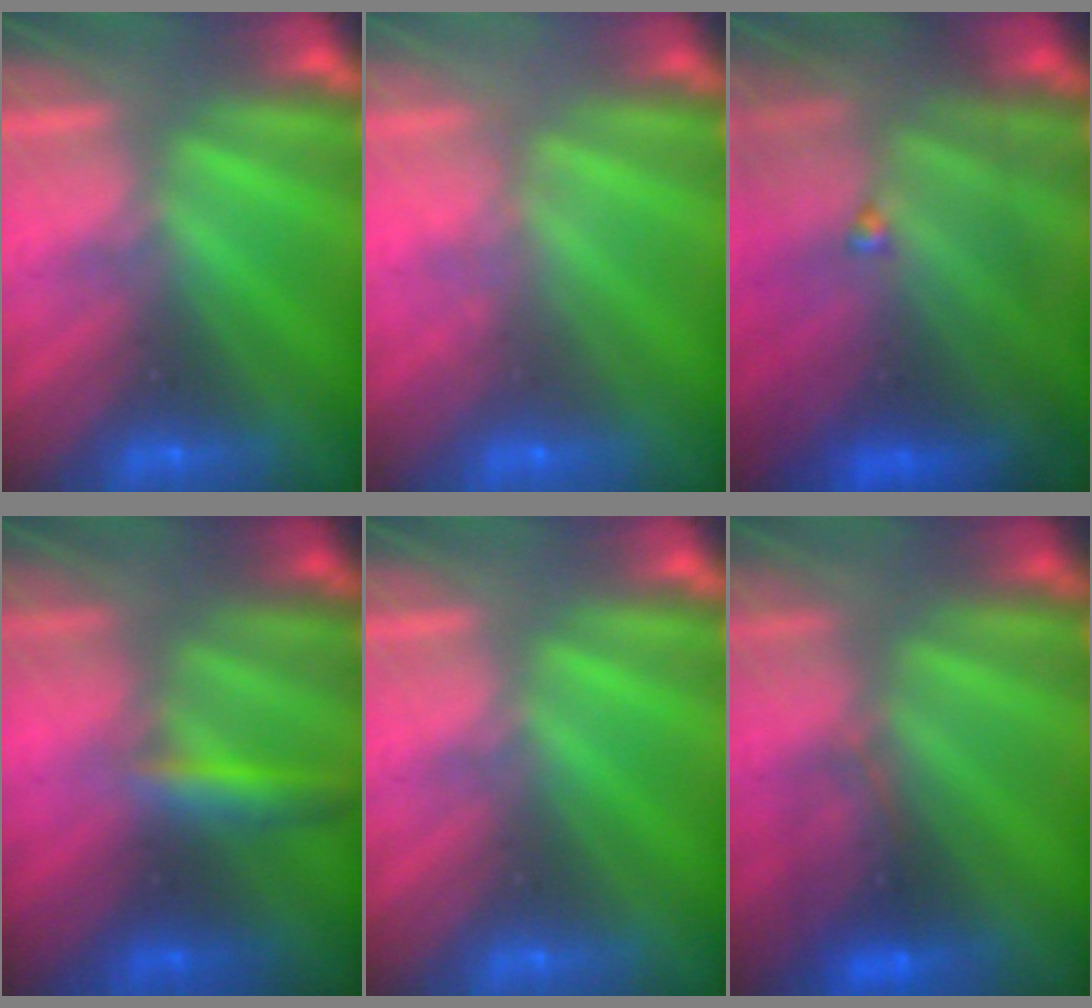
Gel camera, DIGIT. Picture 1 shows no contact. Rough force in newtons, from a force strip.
{"total": 1.8}
{"total": 7.0}
{"total": 2.9}
{"total": 0.0}
{"total": 4.4}